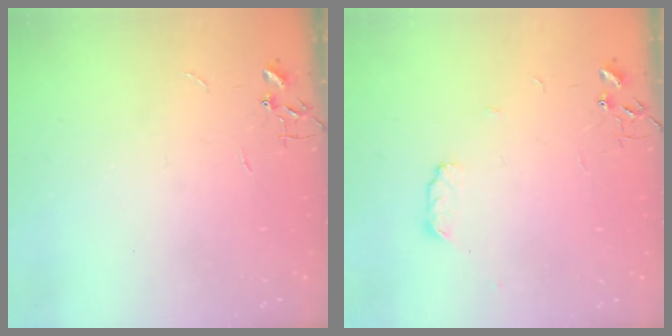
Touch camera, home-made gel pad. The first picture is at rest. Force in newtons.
{"total": 4.6, "press": 4.6, "slide": 0.6}